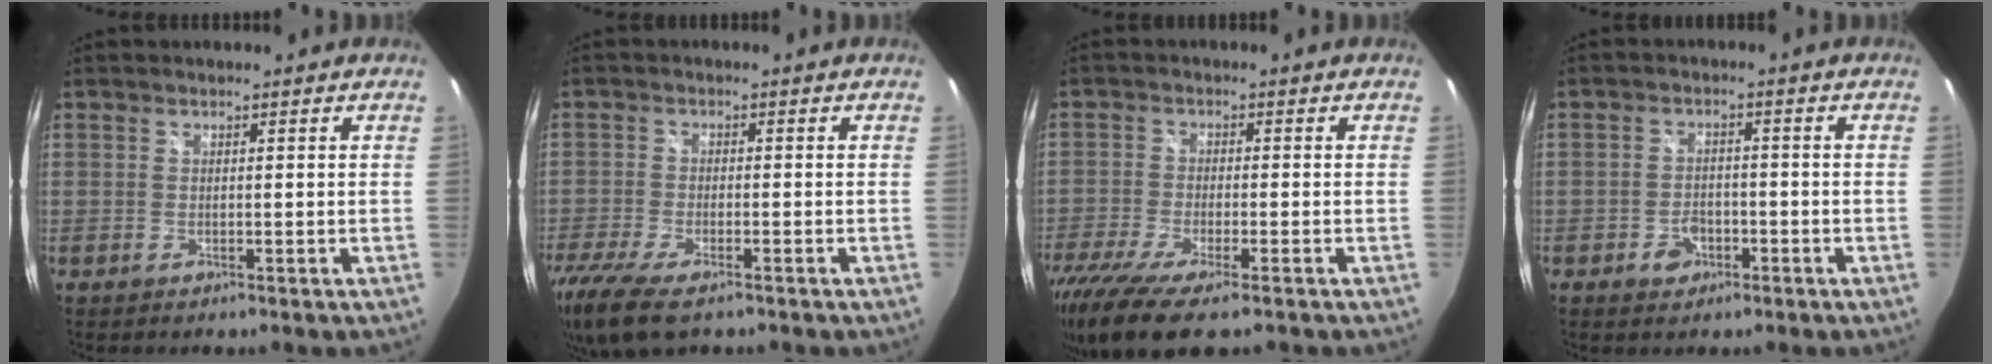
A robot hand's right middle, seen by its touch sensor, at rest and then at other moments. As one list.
[{"total": 12.4, "force": [-8.9, 4.2, 7.7], "torque": [-0.188, -0.054, -0.165]}, {"total": 13.1, "force": [-9.4, 2.8, 8.8], "torque": [-0.193, -0.056, -0.168]}, {"total": 3.7, "force": [-2.1, 2.7, 1.5], "torque": [-0.033, 0.006, -0.029]}]